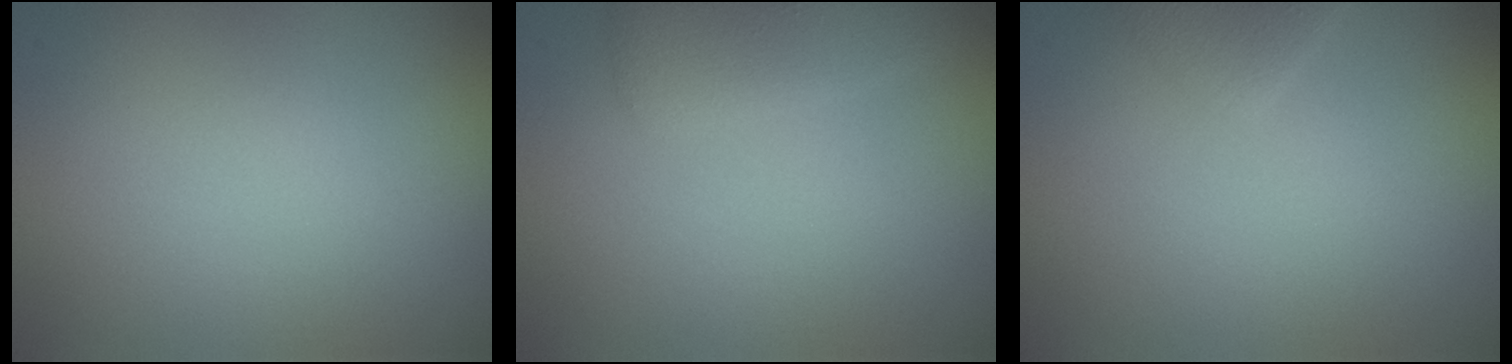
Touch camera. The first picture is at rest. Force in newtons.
{"total": 2.4, "press": 2.4, "slide": 0.3}
{"total": 1.5, "press": 1.5, "slide": 0.1}